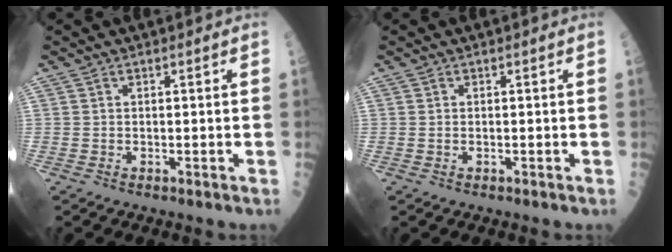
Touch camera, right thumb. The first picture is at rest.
{"total": 0.0}